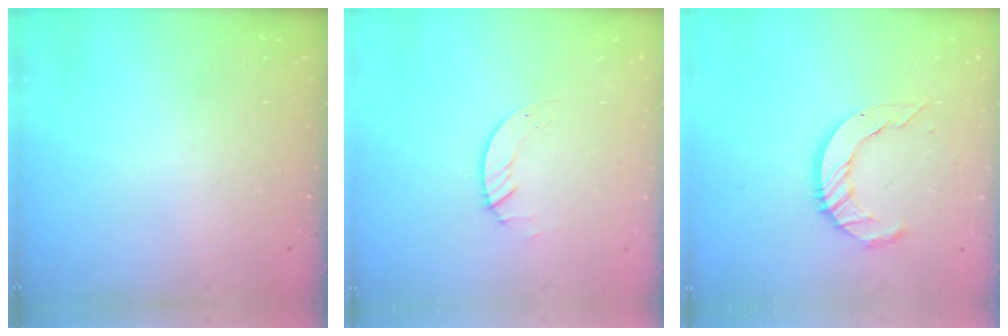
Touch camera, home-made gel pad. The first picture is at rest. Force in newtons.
{"total": 1.3, "press": 1.3, "slide": 0.2}
{"total": 10.8, "press": 10.8, "slide": 1.0}